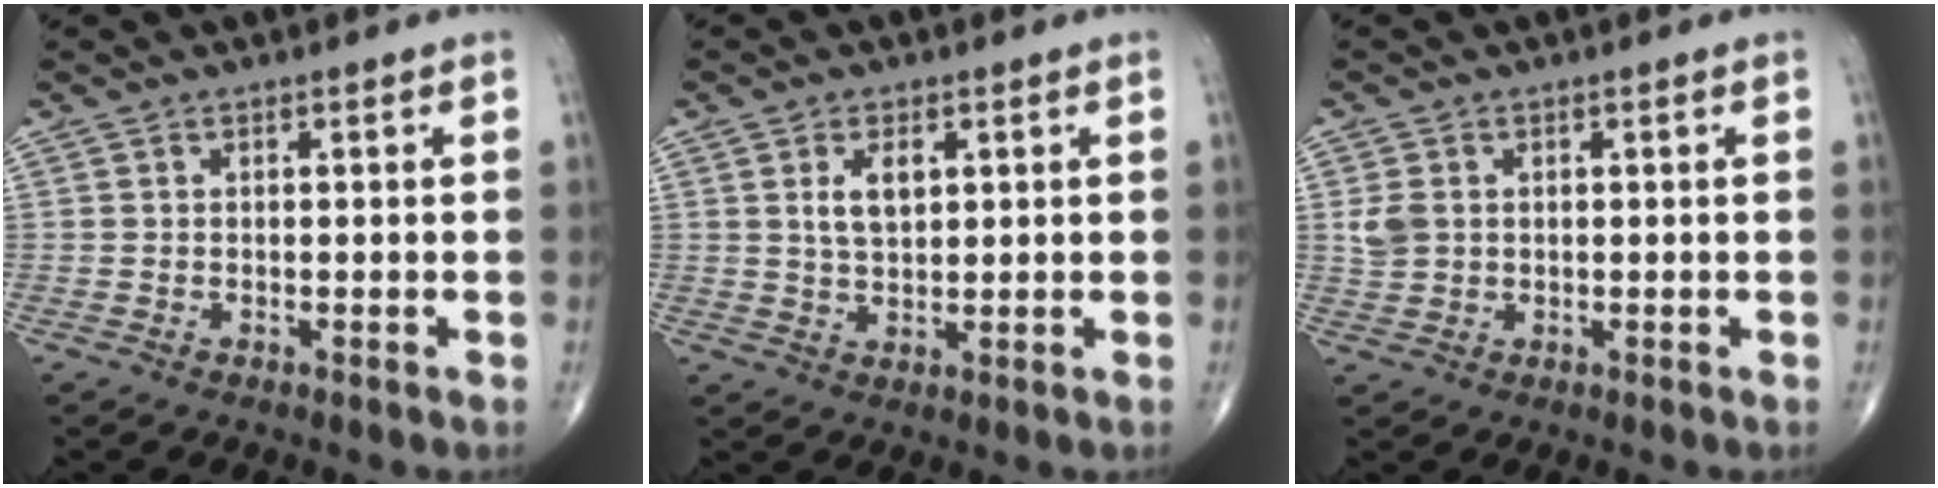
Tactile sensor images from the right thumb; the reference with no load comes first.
{"total": 4.8, "force": [1.6, 2.6, 3.7], "torque": [-0.060, -0.009, 0.031]}
{"total": 3.3, "force": [0.5, 2.6, 1.9], "torque": [-0.038, 0.001, 0.014]}